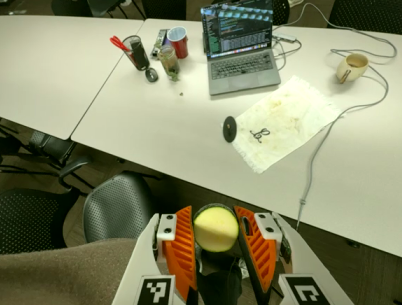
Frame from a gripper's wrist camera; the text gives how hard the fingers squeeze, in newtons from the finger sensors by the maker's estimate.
{"total": 8.4, "left": 8.1, "right": 8.6}